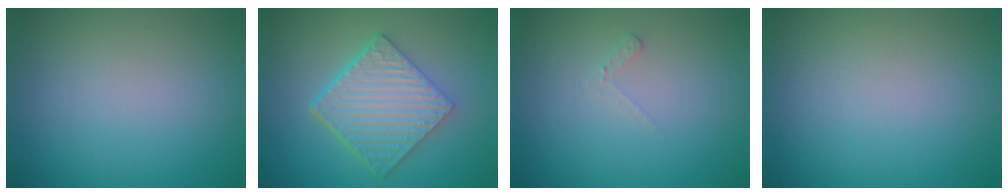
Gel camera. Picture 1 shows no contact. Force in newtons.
{"total": 6.5, "press": 4.5, "slide": 4.7}
{"total": 0.8, "press": 0.8, "slide": 0.2}
{"total": 0.0}